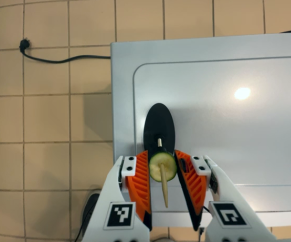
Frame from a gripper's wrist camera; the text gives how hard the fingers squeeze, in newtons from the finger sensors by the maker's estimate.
{"total": 8.4, "left": 8.4, "right": 8.4}